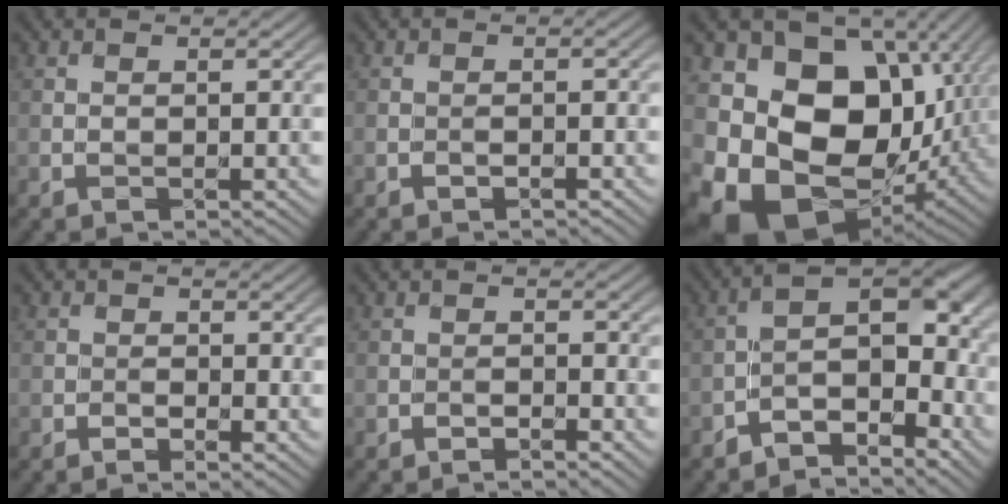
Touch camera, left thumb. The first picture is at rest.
{"total": 0.7, "force": [-0.5, 0.1, 0.3], "torque": [-0.004, 0.001, -0.010]}
{"total": 15.9, "force": [-0.8, 12.6, 9.7], "torque": [-0.184, -0.026, 0.000]}
{"total": 1.9, "force": [-0.3, 1.8, -0.3], "torque": [0.028, -0.001, -0.024]}
{"total": 1.0, "force": [-0.8, 0.5, -0.4], "torque": [0.013, -0.003, -0.015]}
{"total": 6.4, "force": [-4.8, 2.6, 3.3], "torque": [-0.027, 0.011, -0.098]}